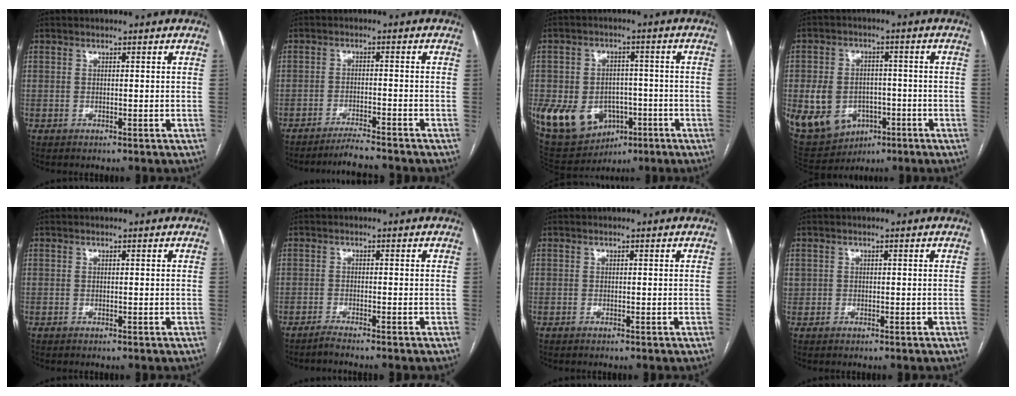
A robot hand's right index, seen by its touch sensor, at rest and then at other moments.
{"total": 5.9, "force": [-5.6, -0.6, 1.6], "torque": [-0.022, -0.013, -0.089]}
{"total": 13.5, "force": [-4.3, 10.1, 7.7], "torque": [-0.148, 0.015, -0.050]}
{"total": 20.1, "force": [-6.0, 15.8, 10.8], "torque": [-0.268, 0.017, -0.074]}
{"total": 0.0}
{"total": 2.1, "force": [-1.9, -0.6, 0.7], "torque": [-0.009, 0.002, -0.031]}
{"total": 0.0}
{"total": 1.4, "force": [0.1, 1.3, 0.4], "torque": [-0.007, 0.008, 0.004]}